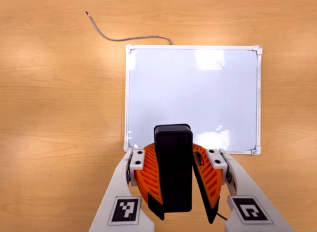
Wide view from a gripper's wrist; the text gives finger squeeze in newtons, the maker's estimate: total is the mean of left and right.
{"total": 9.9, "left": 10.0, "right": 9.8}